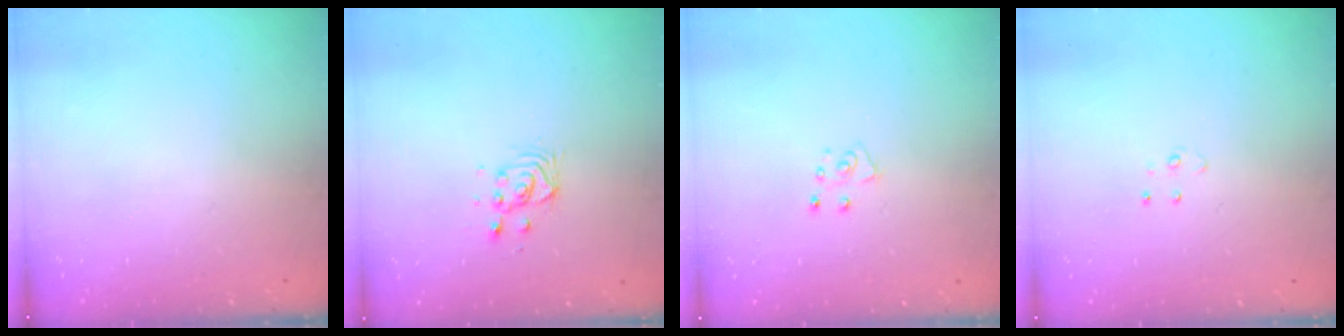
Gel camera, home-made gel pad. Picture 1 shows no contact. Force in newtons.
{"total": 3.4, "press": 3.4, "slide": 0.4}
{"total": 4.8, "press": 4.8, "slide": 0.2}
{"total": 3.8, "press": 3.8, "slide": 0.3}